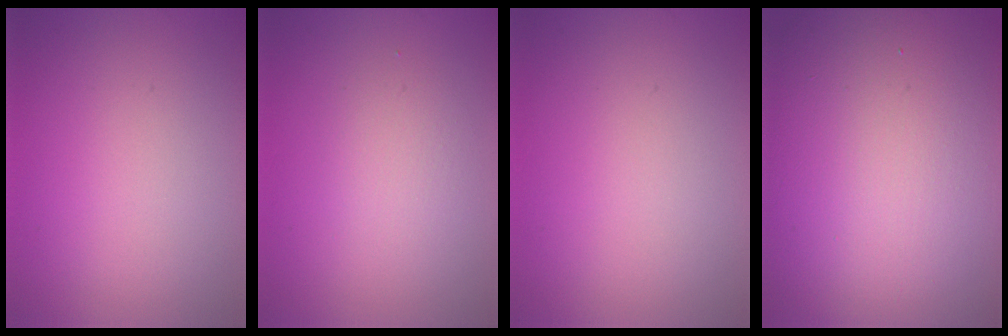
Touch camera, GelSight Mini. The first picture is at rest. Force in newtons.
{"total": 1.9, "press": 1.9, "slide": 0.1}
{"total": 0.0}
{"total": 21.4, "press": 21.3, "slide": 1.1}